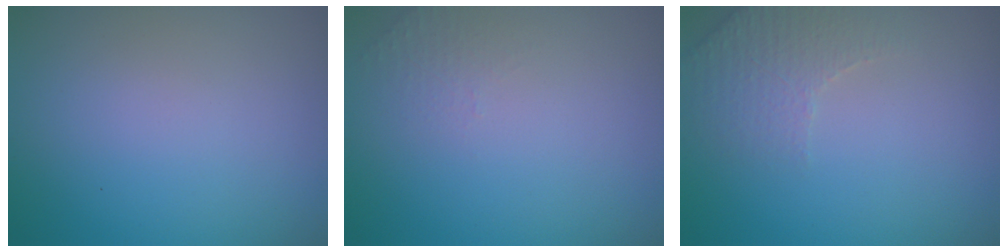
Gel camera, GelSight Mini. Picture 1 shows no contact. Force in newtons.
{"total": 0.5, "press": 0.4, "slide": 0.4}
{"total": 2.8, "press": 2.7, "slide": 0.8}